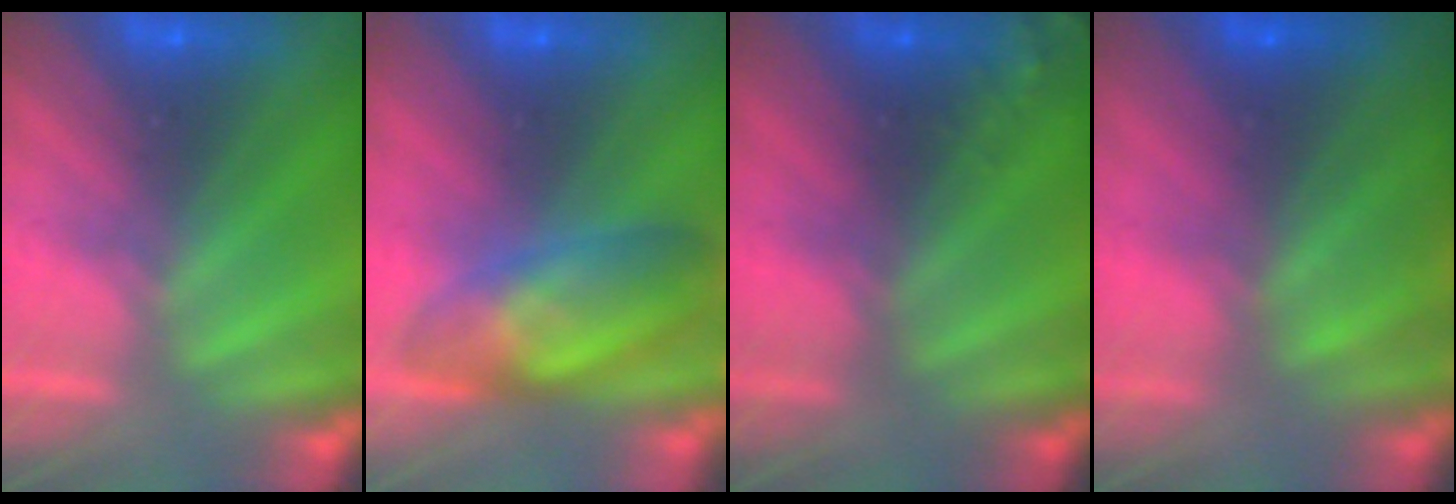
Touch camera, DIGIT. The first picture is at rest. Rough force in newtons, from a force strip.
{"total": 7.4}
{"total": 6.6}
{"total": 7.1}